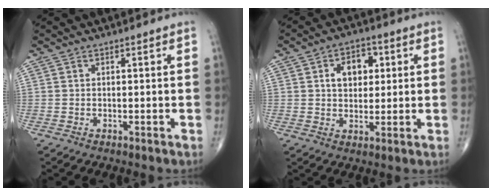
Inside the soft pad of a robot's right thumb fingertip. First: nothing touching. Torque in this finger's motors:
{"motor_torque": [0.08, 0.14, 0.65, 0.08, 0.04]}